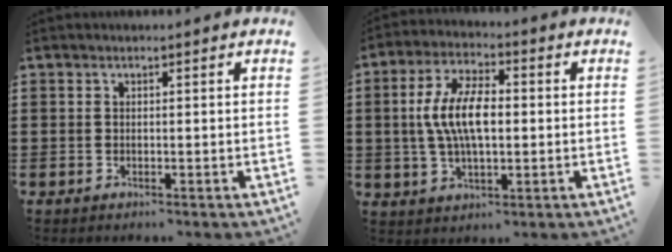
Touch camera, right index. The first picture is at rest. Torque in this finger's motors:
{"motor_torque": [1.35, 0.17, 1.04, 0.21]}